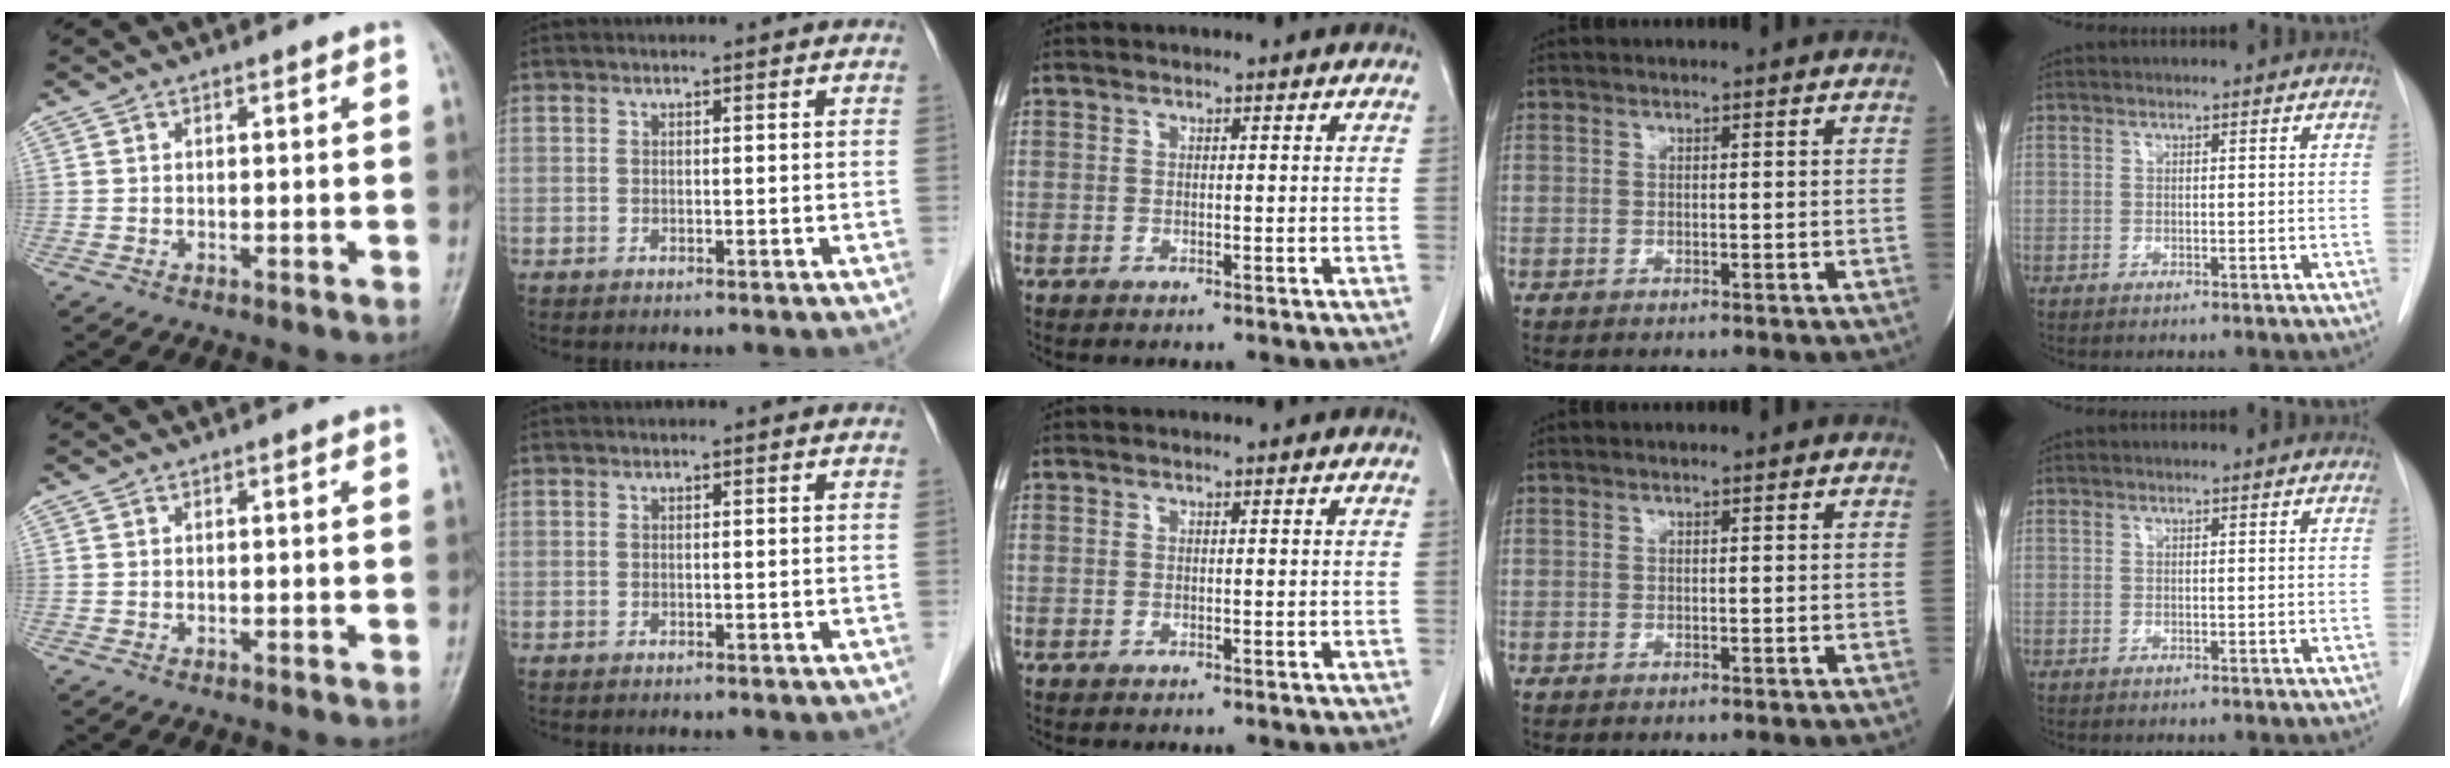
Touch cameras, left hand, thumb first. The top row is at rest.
{}